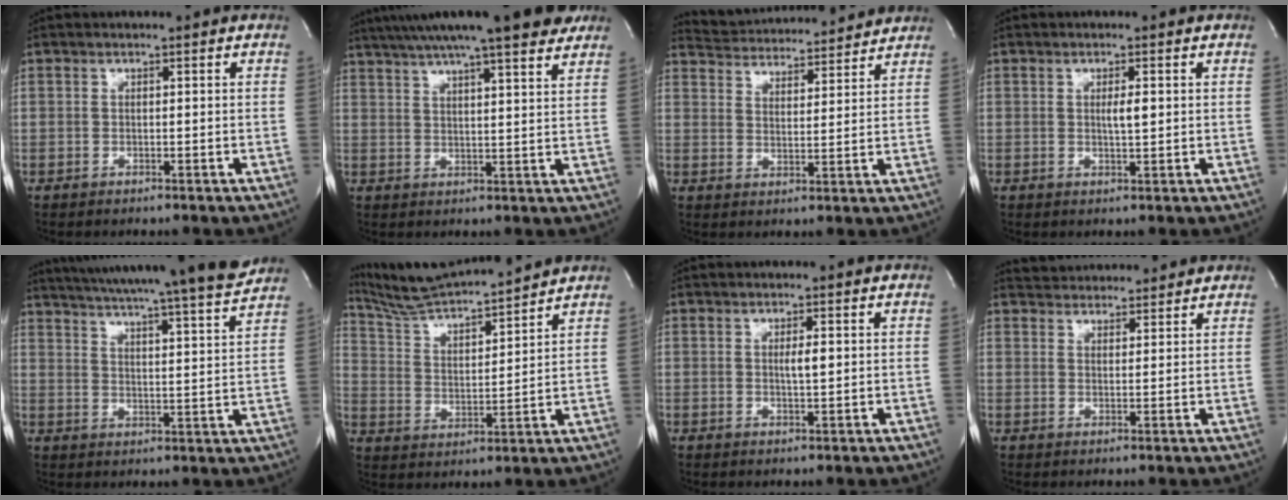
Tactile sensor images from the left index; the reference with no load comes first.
{"total": 18.7, "force": [15.2, 1.4, 10.8], "torque": [-0.181, 0.031, 0.211]}
{"total": 14.2, "force": [13.8, 1.8, 3.0], "torque": [-0.054, 0.023, 0.199]}
{"total": 2.1, "force": [0.4, 0.3, 2.1], "torque": [-0.038, 0.000, 0.005]}
{"total": 22.4, "force": [20.4, -1.2, 9.1], "torque": [-0.151, -0.044, 0.274]}
{"total": 15.3, "force": [14.5, 0.0, 4.9], "torque": [-0.102, 0.012, 0.248]}
{"total": 2.0, "force": [0.3, 0.2, 1.9], "torque": [-0.035, 0.000, 0.004]}
{"total": 7.4, "force": [7.1, 1.5, 1.2], "torque": [-0.020, 0.027, 0.101]}